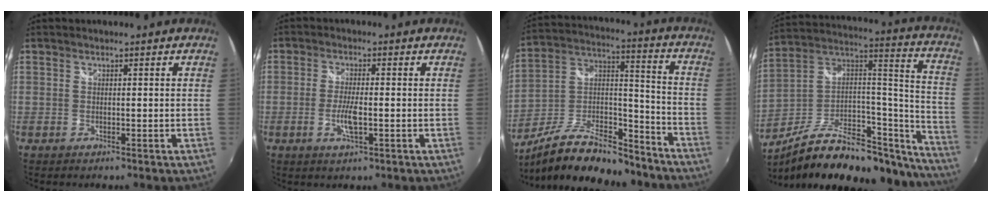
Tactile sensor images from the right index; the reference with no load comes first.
{"total": 4.5, "force": [-1.4, 1.0, 4.2], "torque": [-0.085, -0.007, -0.027]}
{"total": 21.5, "force": [-16.5, 7.3, 11.8], "torque": [-0.226, 0.007, -0.260]}
{"total": 30.8, "force": [-22.9, 11.8, 16.9], "torque": [-0.233, 0.039, -0.341]}